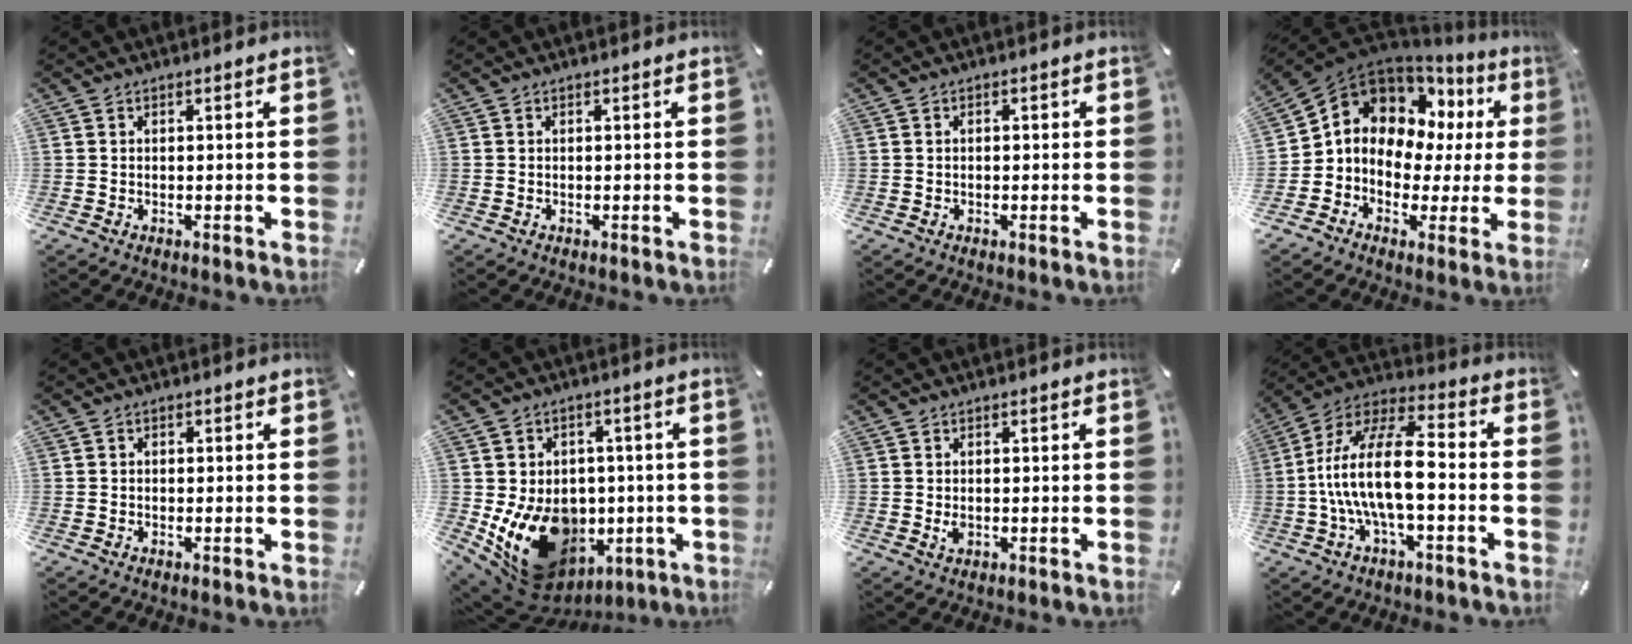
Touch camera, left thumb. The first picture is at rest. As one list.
[{"total": 0.0}, {"total": 0.8, "force": [-0.3, 0.5, 0.6], "torque": [-0.011, 0.002, -0.006]}, {"total": 10.5, "force": [3.5, 8.9, 4.3], "torque": [-0.090, -0.037, 0.069]}, {"total": 0.8, "force": [-0.2, 0.7, 0.3], "torque": [-0.005, 0.005, -0.005]}, {"total": 16.7, "force": [-3.9, 13.4, 9.3], "torque": [-0.157, 0.004, -0.045]}, {"total": 1.6, "force": [0.0, 1.1, 1.1], "torque": [-0.014, -0.001, -0.003]}, {"total": 17.3, "force": [-2.9, 7.1, 15.6], "torque": [-0.316, 0.002, -0.052]}]